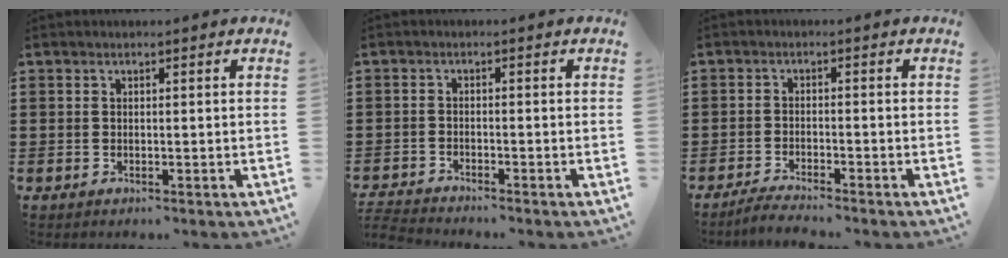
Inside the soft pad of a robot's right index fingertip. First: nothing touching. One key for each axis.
{"total": 2.4, "fx": -2.4, "fy": 0.0, "fz": -0.2, "tx": -0.001, "ty": -0.001, "tz": -0.053}
{"total": 2.3, "fx": -2.3, "fy": -0.1, "fz": 0.3, "tx": -0.008, "ty": 0.003, "tz": -0.048}